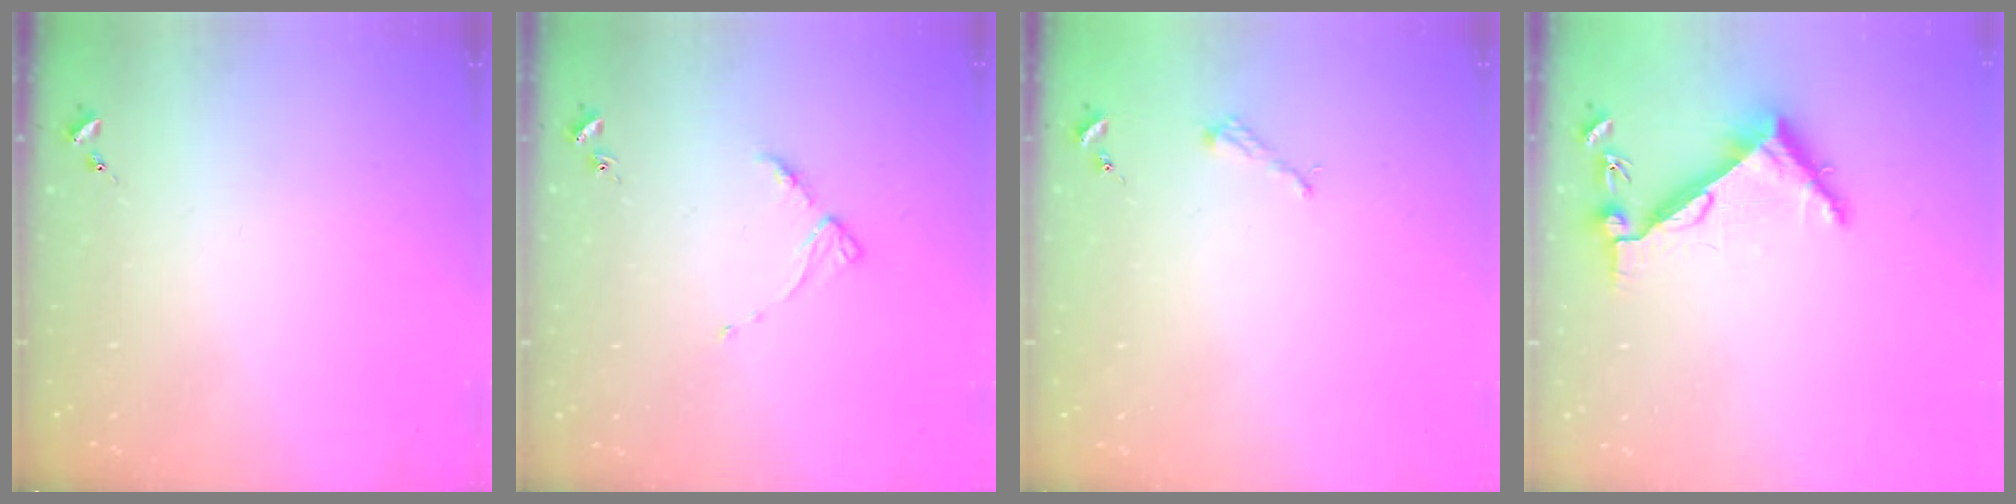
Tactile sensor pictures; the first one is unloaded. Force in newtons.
{"total": 4.5, "press": 4.4, "slide": 0.6}
{"total": 2.2, "press": 2.2, "slide": 0.3}
{"total": 6.3, "press": 6.2, "slide": 0.7}